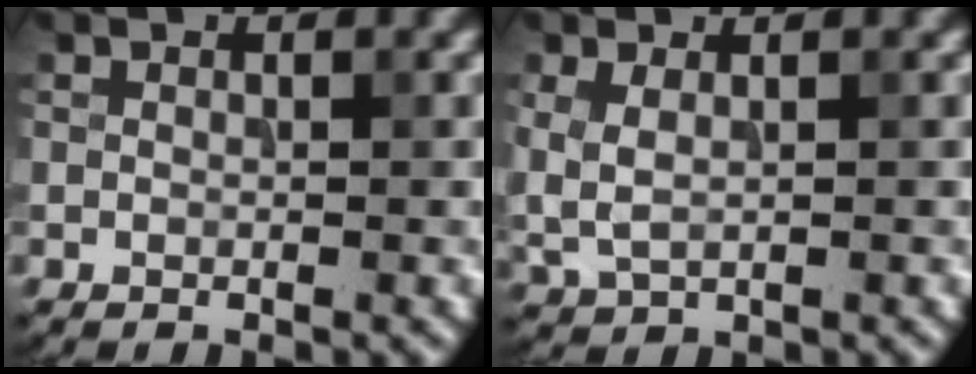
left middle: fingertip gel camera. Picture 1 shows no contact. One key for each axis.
{"total": 2.3, "fx": 0.4, "fy": 1.3, "fz": 1.9, "tx": -0.049, "ty": -0.001, "tz": 0.013}